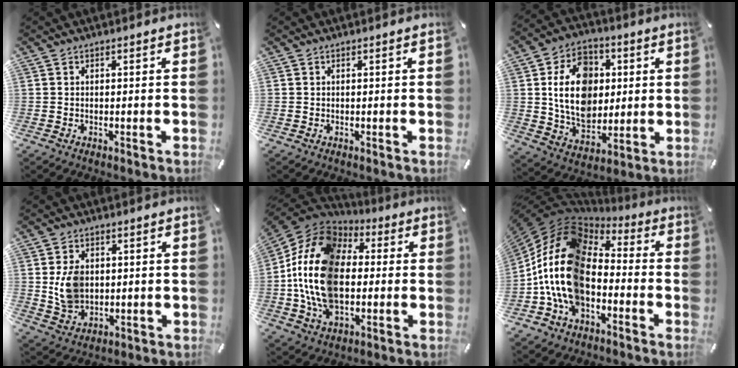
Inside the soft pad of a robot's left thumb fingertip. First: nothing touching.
{"total": 0.0}
{"total": 16.1, "force": [2.2, 12.7, 9.6], "torque": [-0.180, 0.014, 0.041]}
{"total": 7.7, "force": [1.2, 6.2, 4.5], "torque": [-0.085, -0.003, 0.020]}
{"total": 21.1, "force": [-2.0, 15.1, 14.7], "torque": [-0.324, 0.019, -0.042]}
{"total": 19.2, "force": [-4.5, 13.5, 12.8], "torque": [-0.285, 0.021, -0.083]}